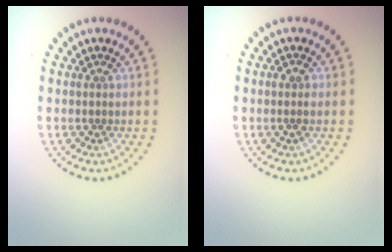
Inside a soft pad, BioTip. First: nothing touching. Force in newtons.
{"total": 1.0, "press": 0.9, "slide": 0.4}